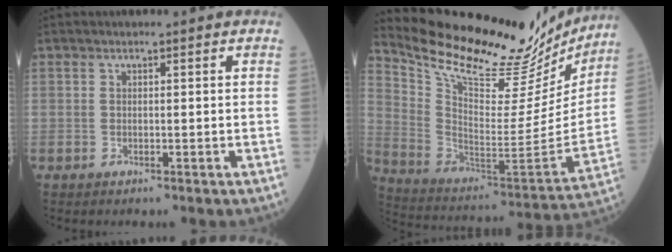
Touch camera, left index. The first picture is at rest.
{"total": 28.6, "force": [25.4, 6.8, 11.4], "torque": [-0.193, -0.063, 0.363]}